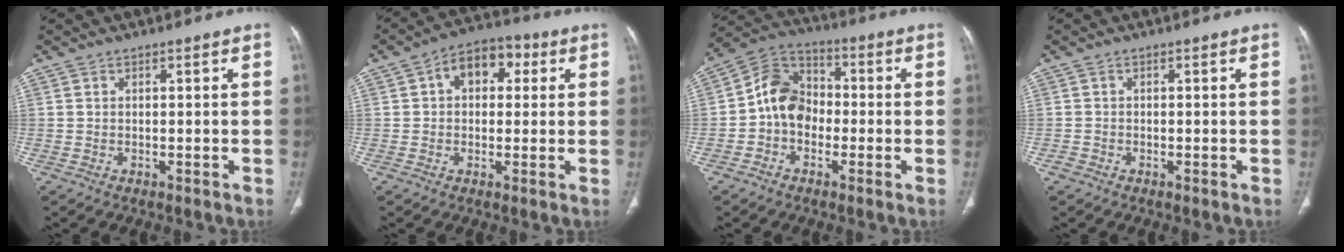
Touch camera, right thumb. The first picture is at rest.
{"total": 8.8, "force": [2.3, 6.1, 6.0], "torque": [-0.057, 0.019, 0.027]}
{"total": 9.9, "force": [-1.6, 7.9, 5.8], "torque": [-0.082, 0.038, -0.045]}
{"total": 0.9, "force": [-0.6, 0.7, 0.1], "torque": [-0.001, 0.001, -0.015]}